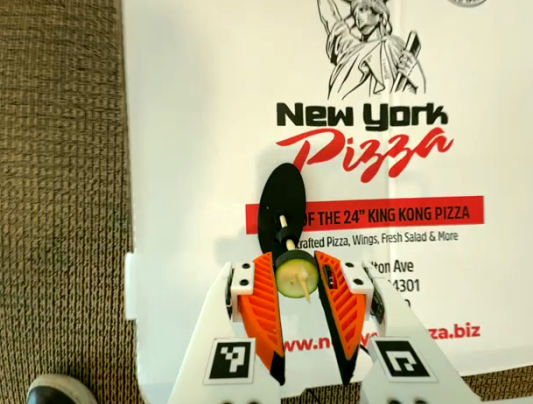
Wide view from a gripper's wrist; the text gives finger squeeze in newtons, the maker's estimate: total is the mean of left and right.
{"total": 7.0, "left": 7.1, "right": 7.0}